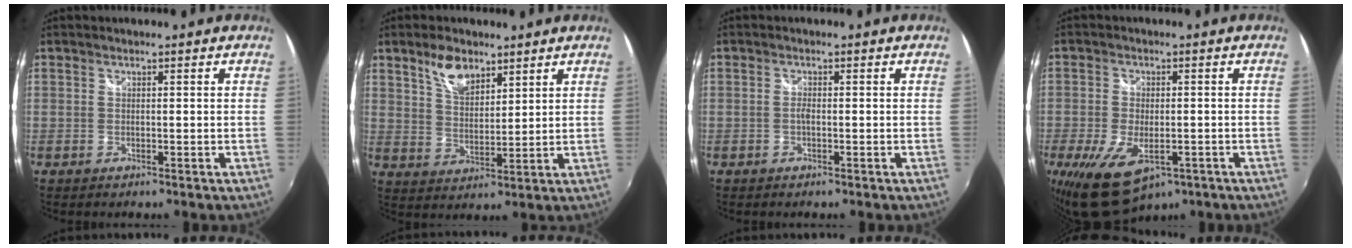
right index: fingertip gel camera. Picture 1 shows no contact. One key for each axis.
{"total": 7.2, "fx": 4.8, "fy": 3.5, "fz": 4.1, "tx": -0.070, "ty": 0.007, "tz": 0.089}
{"total": 1.0, "fx": -0.3, "fy": 0.3, "fz": 0.9, "tx": -0.018, "ty": 0.001, "tz": -0.007}
{"total": 11.7, "fx": -5.8, "fy": 5.9, "fz": 8.3, "tx": -0.180, "ty": -0.040, "tz": -0.093}